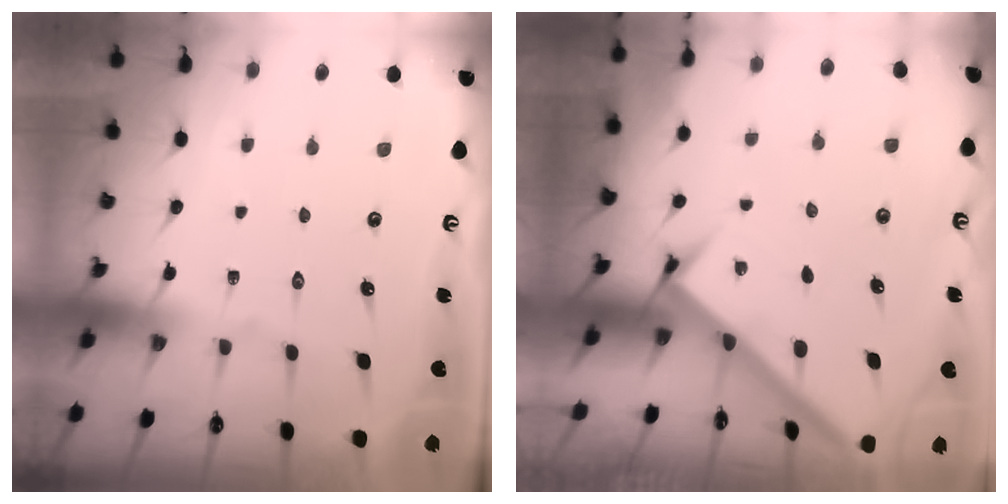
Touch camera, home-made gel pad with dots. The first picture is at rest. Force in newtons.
{"total": 2.5, "press": 2.5, "slide": 0.3}